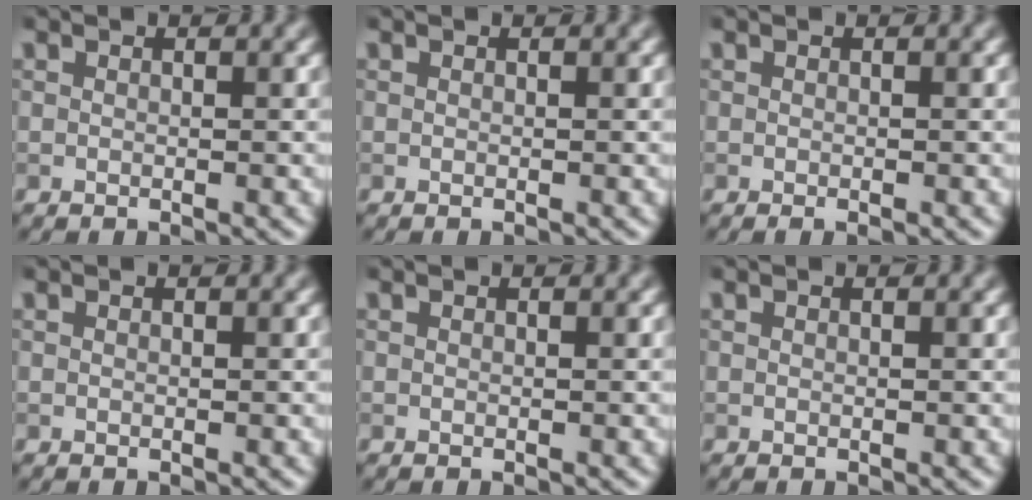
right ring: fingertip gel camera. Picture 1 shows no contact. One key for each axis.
{"total": 0.0}
{"total": 0.6, "fx": -0.4, "fy": 0.1, "fz": 0.5, "tx": -0.007, "ty": -0.003, "tz": -0.005}
{"total": 0.0}
{"total": 0.0}
{"total": 0.0}